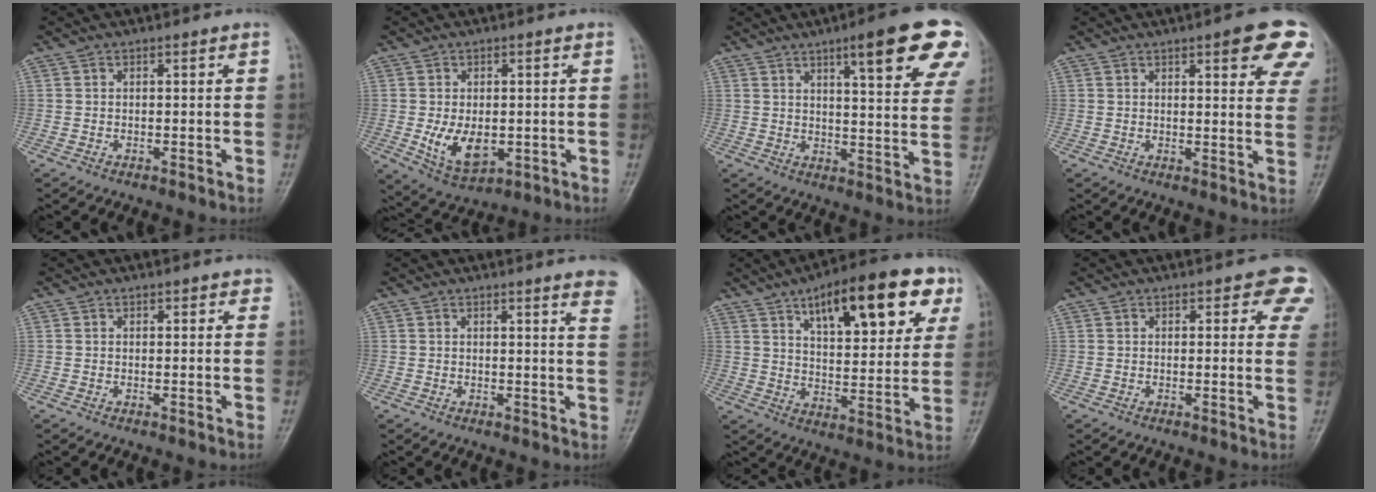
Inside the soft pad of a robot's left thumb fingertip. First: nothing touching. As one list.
[{"total": 8.0, "force": [-1.1, 4.9, 6.2], "torque": [-0.094, -0.013, -0.006]}, {"total": 16.5, "force": [8.7, 3.5, 13.6], "torque": [-0.146, -0.032, 0.110]}, {"total": 11.5, "force": [6.0, 3.4, 9.2], "torque": [-0.073, -0.020, 0.064]}, {"total": 1.4, "force": [1.0, 0.8, 0.6], "torque": [0.010, -0.004, 0.006]}, {"total": 8.6, "force": [6.6, 1.0, 5.4], "torque": [-0.045, -0.021, 0.053]}, {"total": 20.5, "force": [10.2, 7.8, 16.0], "torque": [-0.192, -0.021, 0.150]}, {"total": 6.1, "force": [3.7, 3.1, 3.7], "torque": [0.001, -0.012, 0.029]}]